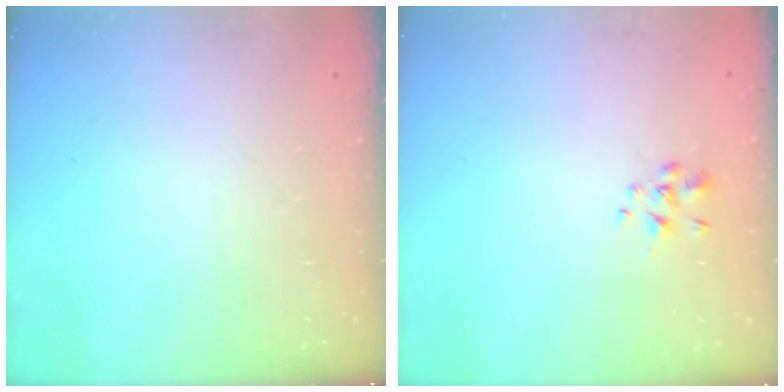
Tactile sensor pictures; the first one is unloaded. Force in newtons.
{"total": 1.6, "press": 1.4, "slide": 0.7}